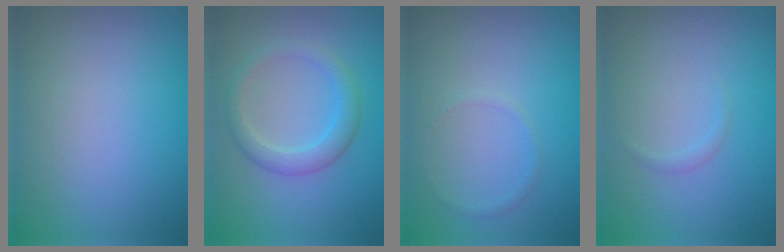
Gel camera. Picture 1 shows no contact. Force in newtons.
{"total": 2.8, "press": 2.8, "slide": 0.1}
{"total": 0.6, "press": 0.6, "slide": 0.1}
{"total": 0.6, "press": 0.5, "slide": 0.1}